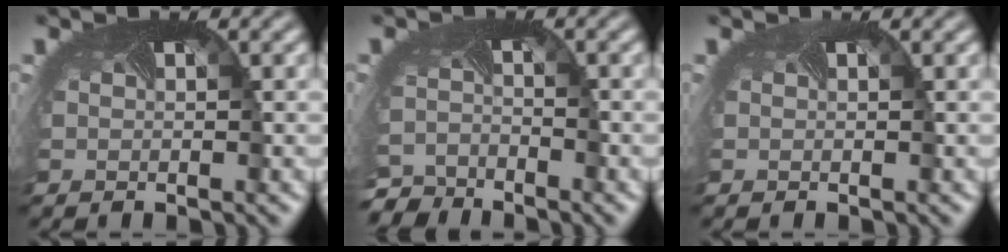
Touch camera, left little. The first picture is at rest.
{"total": 4.8, "force": [-4.7, 1.2, 0.2], "torque": [-0.012, -0.030, -0.087]}
{"total": 0.0}